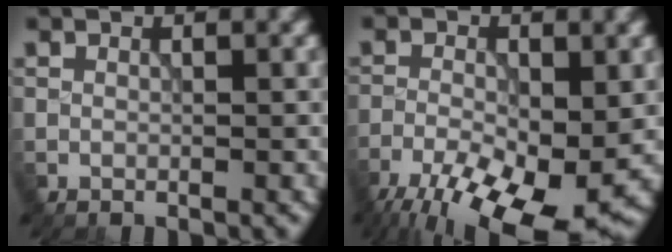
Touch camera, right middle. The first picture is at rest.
{"total": 12.0, "force": [-6.7, 4.2, 9.0], "torque": [-0.161, -0.025, -0.108]}